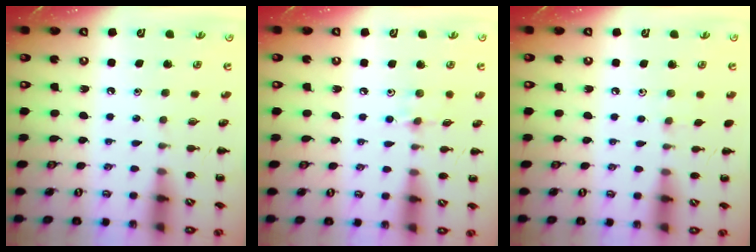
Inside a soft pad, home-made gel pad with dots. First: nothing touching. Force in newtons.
{"total": 5.3, "press": 5.1, "slide": 1.6}
{"total": 4.2, "press": 3.9, "slide": 1.6}